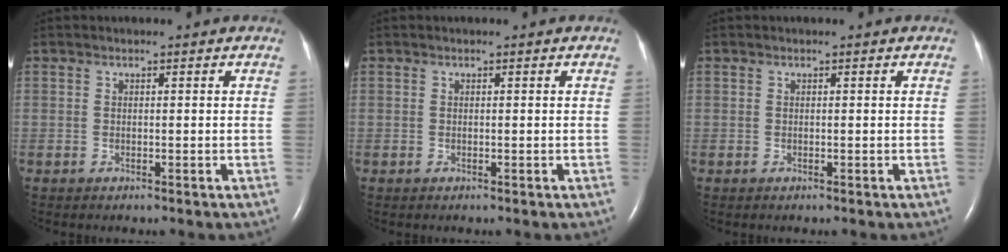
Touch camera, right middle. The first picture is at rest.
{"total": 0.0}
{"total": 0.0}